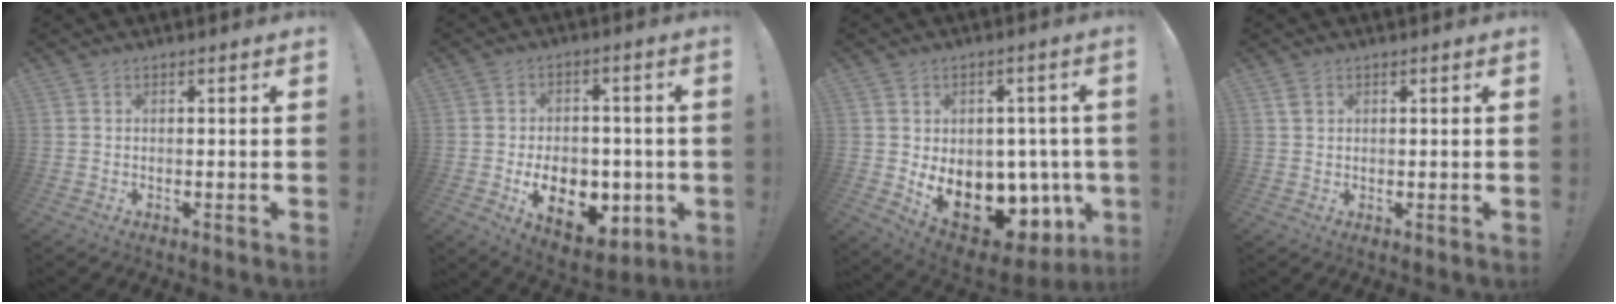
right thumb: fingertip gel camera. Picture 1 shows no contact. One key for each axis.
{"total": 14.1, "fx": -3.9, "fy": 9.9, "fz": 9.2, "tx": -0.120, "ty": 0.018, "tz": -0.057}
{"total": 15.7, "fx": -4.1, "fy": 11.1, "fz": 10.3, "tx": -0.139, "ty": 0.007, "tz": -0.047}
{"total": 1.6, "fx": 0.8, "fy": 1.1, "fz": 0.7, "tx": -0.009, "ty": 0.001, "tz": 0.015}